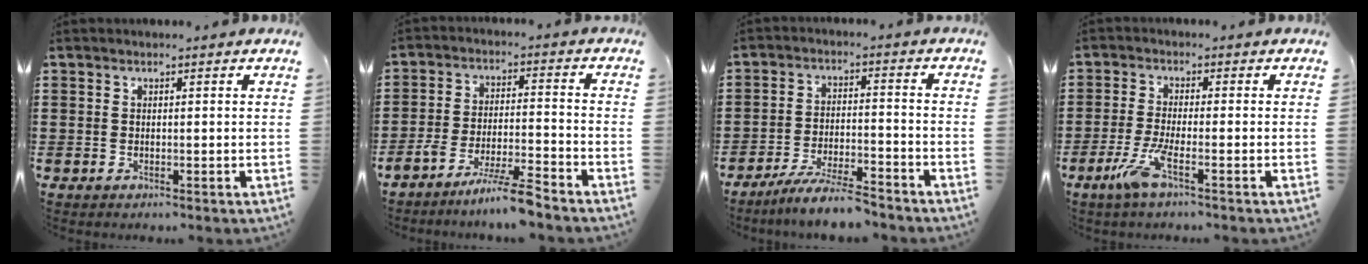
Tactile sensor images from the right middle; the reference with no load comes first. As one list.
[{"total": 6.9, "force": [-5.9, -0.2, 3.6], "torque": [-0.068, -0.009, -0.113]}, {"total": 6.3, "force": [-5.8, 0.0, 2.5], "torque": [-0.054, -0.011, -0.108]}, {"total": 5.5, "force": [-2.6, 0.6, 4.8], "torque": [-0.112, -0.018, -0.053]}]